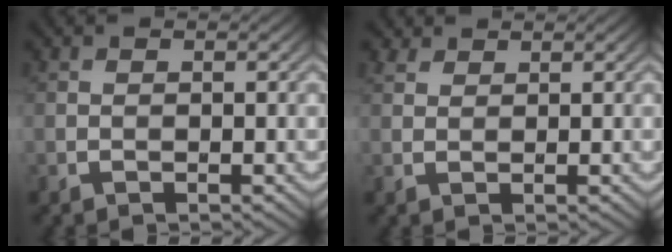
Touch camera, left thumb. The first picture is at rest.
{"total": 1.8, "force": [1.6, 0.7, 0.0], "torque": [-0.001, 0.006, 0.034]}